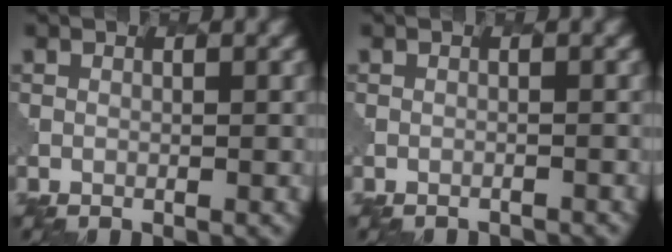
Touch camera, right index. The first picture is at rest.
{"total": 1.7, "force": [-1.7, 0.3, 0.2], "torque": [0.006, -0.004, -0.023]}